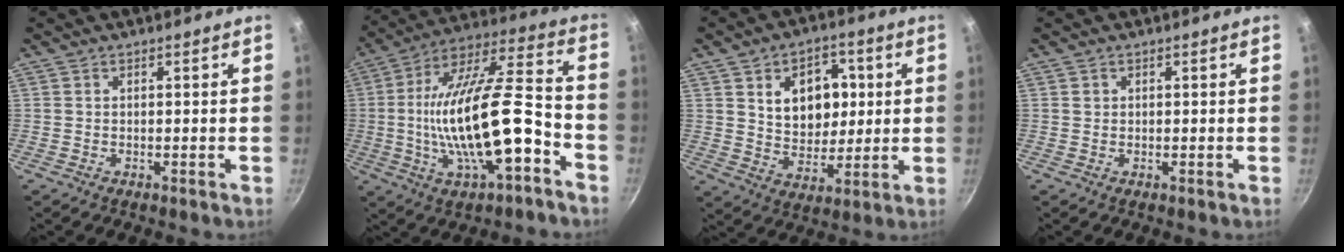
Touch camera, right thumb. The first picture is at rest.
{"total": 22.8, "force": [-6.1, 7.9, 20.5], "torque": [-0.355, 0.042, -0.104]}
{"total": 13.2, "force": [3.3, 9.7, 8.4], "torque": [-0.078, -0.014, 0.055]}
{"total": 0.6, "force": [0.2, 0.6, 0.1], "torque": [0.002, 0.003, 0.003]}